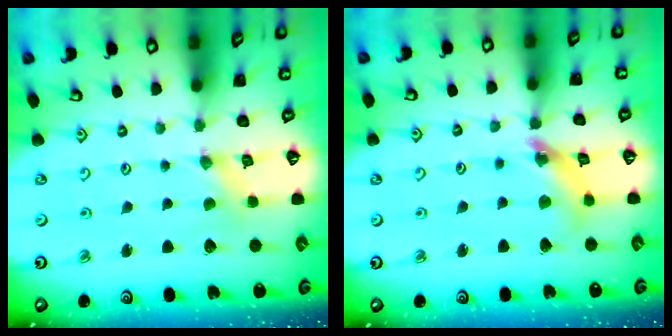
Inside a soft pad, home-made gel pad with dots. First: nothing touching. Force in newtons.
{"total": 10.6, "press": 10.5, "slide": 1.3}